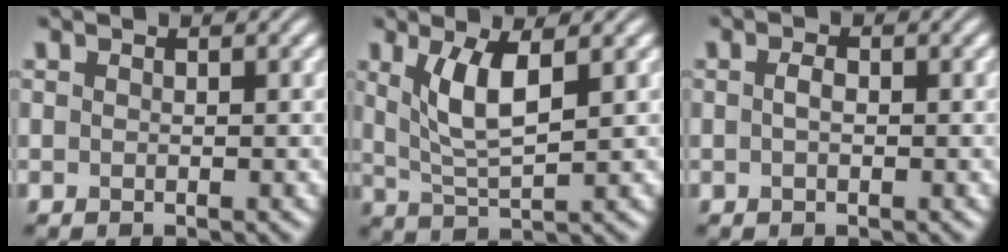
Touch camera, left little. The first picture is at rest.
{"total": 4.5, "force": [1.5, 1.3, 4.0], "torque": [-0.084, -0.005, 0.033]}
{"total": 1.1, "force": [-0.1, 0.6, 0.9], "torque": [-0.021, 0.002, -0.003]}